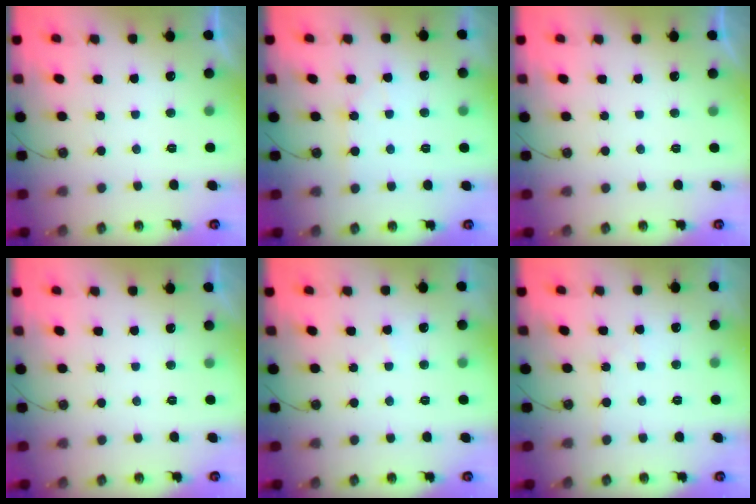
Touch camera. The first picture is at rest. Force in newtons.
{"total": 4.7, "press": 4.7, "slide": 0.6}
{"total": 0.0}
{"total": 0.0}
{"total": 2.8, "press": 2.8, "slide": 0.5}
{"total": 2.5, "press": 2.5, "slide": 0.4}